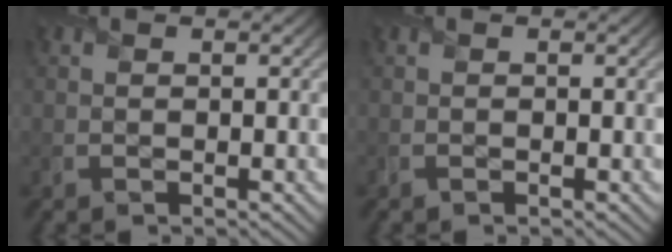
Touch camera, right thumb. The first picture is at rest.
{"total": 0.0}